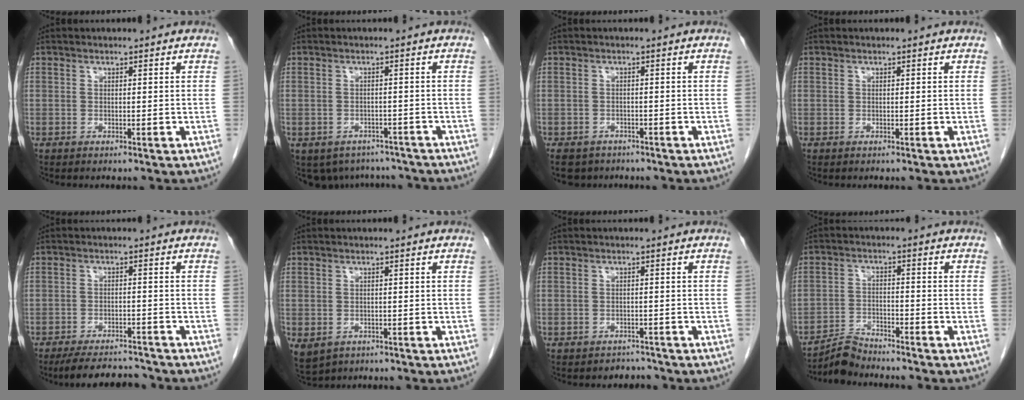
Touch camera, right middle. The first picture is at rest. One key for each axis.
{"total": 7.7, "fx": -6.4, "fy": 4.1, "fz": 0.9, "tx": -0.006, "ty": 0.009, "tz": -0.077}
{"total": 5.6, "fx": -4.3, "fy": 3.4, "fz": 1.1, "tx": -0.020, "ty": -0.002, "tz": -0.064}
{"total": 0.0}
{"total": 7.8, "fx": -7.3, "fy": 1.6, "fz": 2.2, "tx": -0.030, "ty": -0.002, "tz": -0.112}
{"total": 6.1, "fx": -2.8, "fy": 4.8, "fz": 2.4, "tx": -0.060, "ty": -0.007, "tz": -0.035}
{"total": 1.9, "fx": -1.7, "fy": 0.8, "fz": -0.7, "tx": 0.010, "ty": 0.000, "tz": -0.026}
{"total": 4.1, "fx": -4.0, "fy": -0.1, "fz": -0.4, "tx": 0.005, "ty": -0.011, "tz": -0.074}